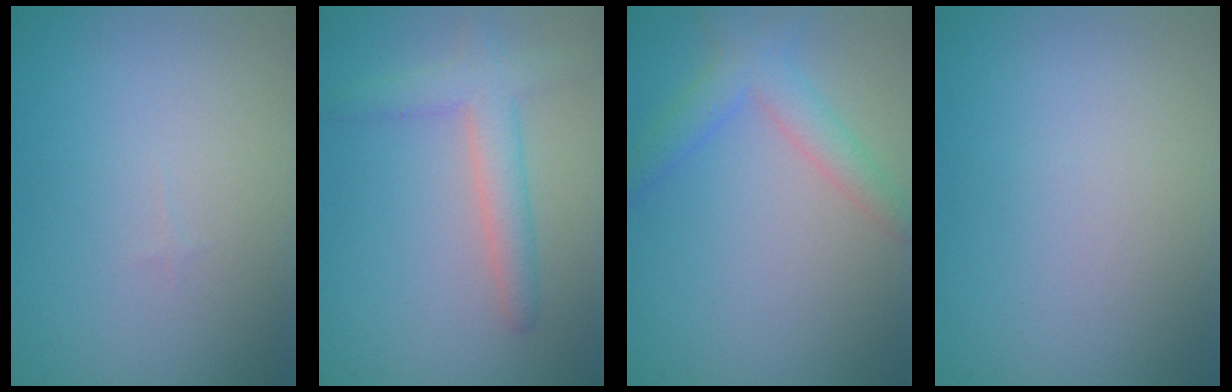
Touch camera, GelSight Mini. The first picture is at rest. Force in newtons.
{"total": 3.5, "press": 3.5, "slide": 0.2}
{"total": 3.2, "press": 3.2, "slide": 0.0}
{"total": 0.0}